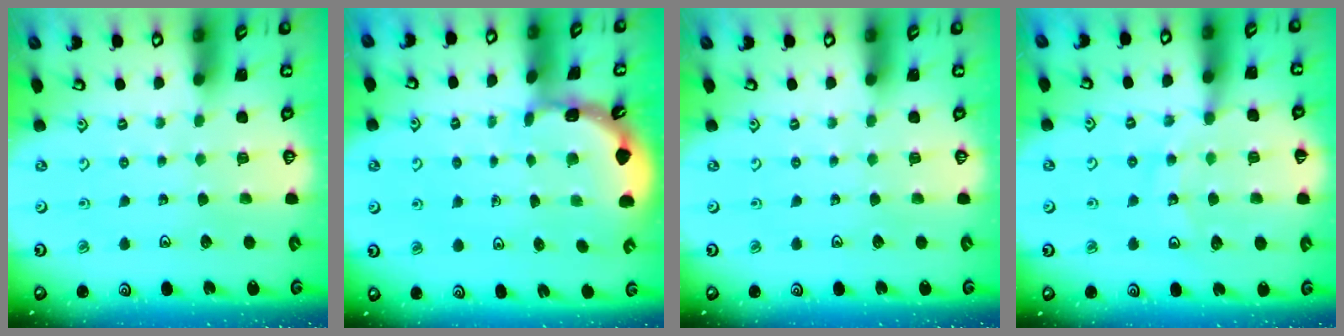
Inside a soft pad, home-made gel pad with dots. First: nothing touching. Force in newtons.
{"total": 1.9, "press": 1.9, "slide": 0.1}
{"total": 0.0}
{"total": 12.3, "press": 11.8, "slide": 3.6}